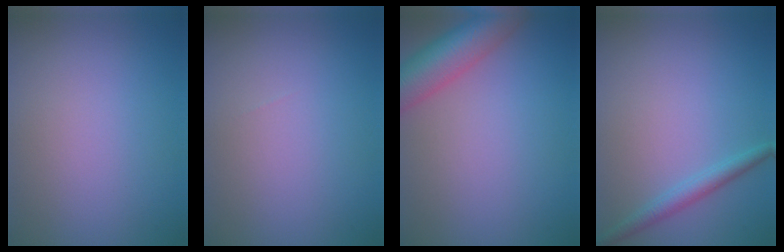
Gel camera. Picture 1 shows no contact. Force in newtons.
{"total": 0.0}
{"total": 7.1, "press": 7.1, "slide": 0.4}
{"total": 2.0, "press": 2.0, "slide": 0.1}